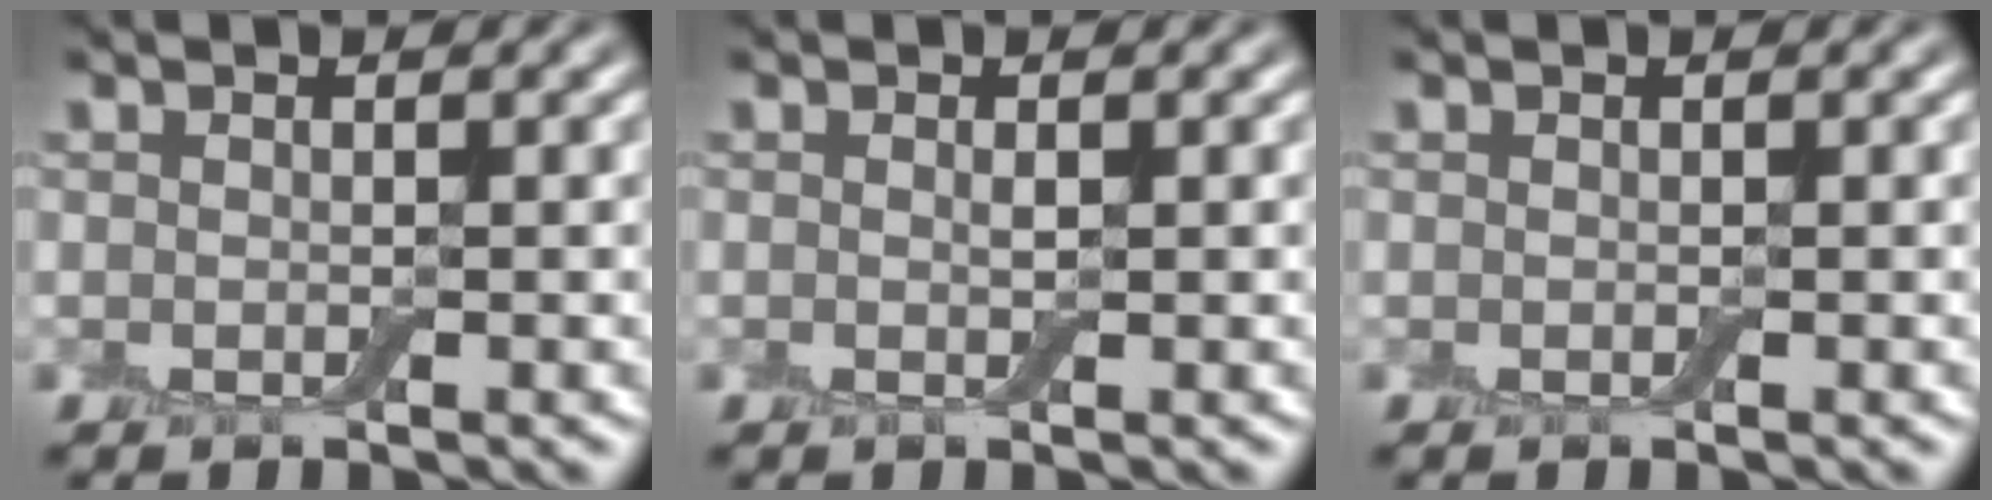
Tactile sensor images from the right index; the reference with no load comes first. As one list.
[{"total": 0.6, "force": [0.1, 0.0, 0.5], "torque": [-0.010, 0.000, 0.000]}, {"total": 0.0}]